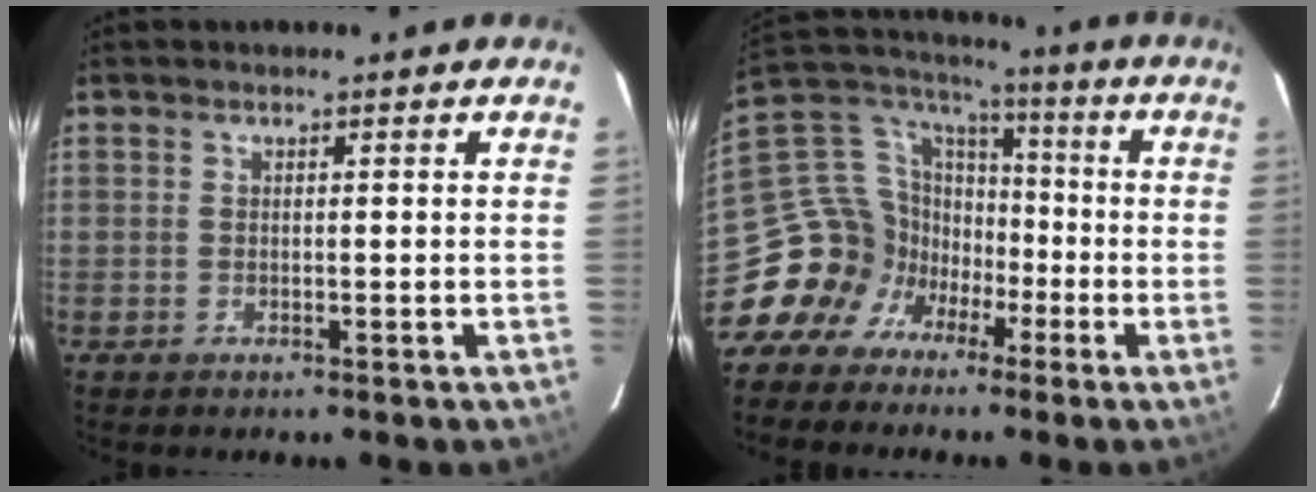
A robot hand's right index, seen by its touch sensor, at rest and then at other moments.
{"total": 15.5, "force": [-7.7, 12.6, 4.6], "torque": [-0.102, 0.055, -0.145]}